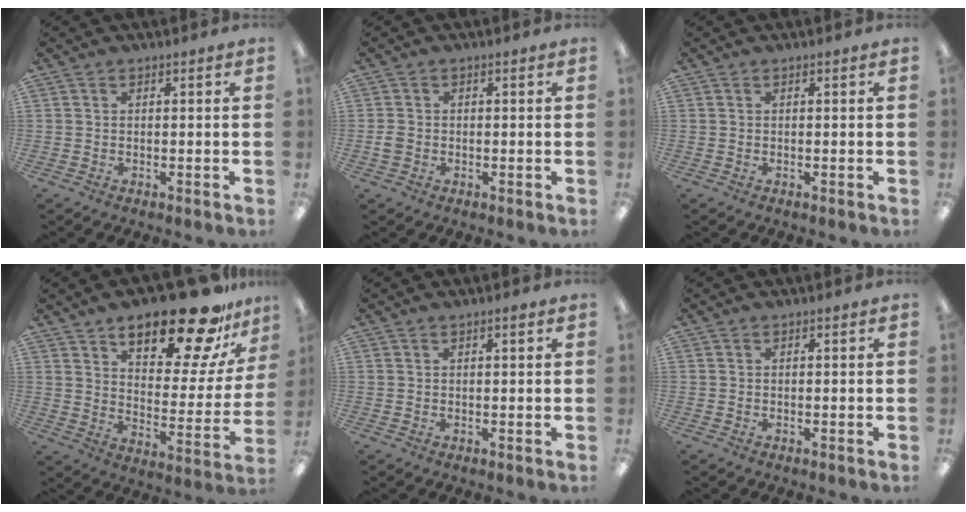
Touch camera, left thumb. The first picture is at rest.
{"total": 2.0, "force": [-0.5, 1.6, 1.0], "torque": [-0.017, 0.003, -0.009]}
{"total": 0.0}
{"total": 23.7, "force": [17.0, 8.3, 14.3], "torque": [-0.194, -0.112, 0.276]}
{"total": 1.0, "force": [0.6, 0.1, 0.8], "torque": [-0.016, 0.000, 0.010]}
{"total": 0.0}